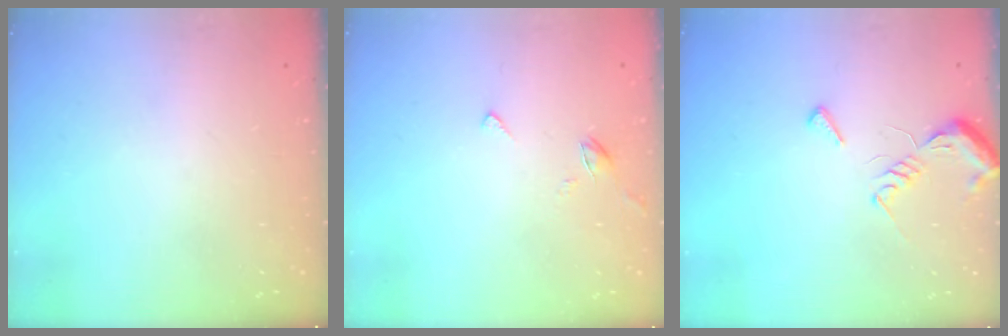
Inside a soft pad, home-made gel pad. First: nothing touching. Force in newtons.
{"total": 3.1, "press": 3.1, "slide": 0.4}
{"total": 8.3, "press": 8.2, "slide": 0.8}